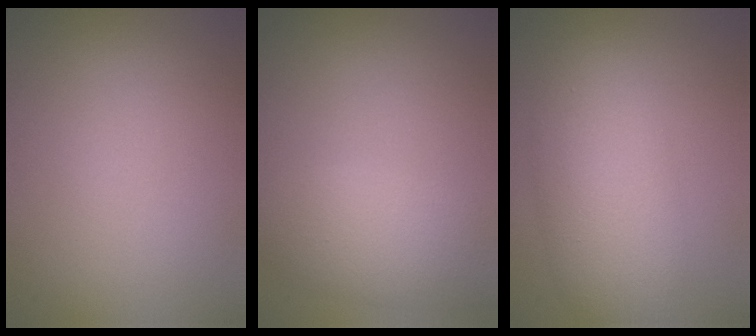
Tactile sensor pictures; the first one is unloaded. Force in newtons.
{"total": 4.0, "press": 4.0, "slide": 0.2}
{"total": 6.2, "press": 6.2, "slide": 0.2}